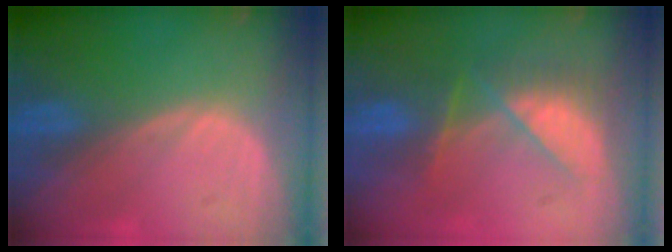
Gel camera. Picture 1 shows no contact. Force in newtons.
{"total": 7.8, "press": 7.0, "slide": 3.4}